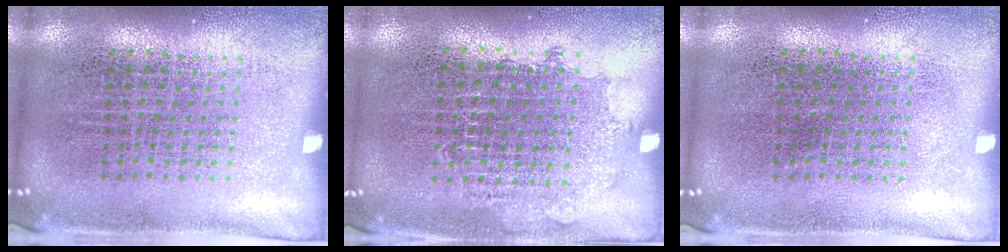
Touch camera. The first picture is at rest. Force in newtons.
{"total": 0.7, "press": 0.7, "slide": 0.2}
{"total": 0.0}